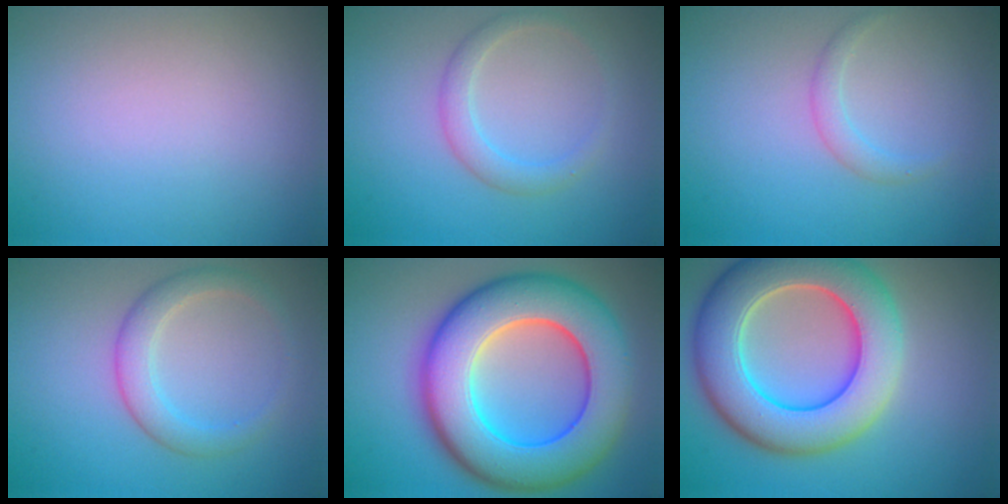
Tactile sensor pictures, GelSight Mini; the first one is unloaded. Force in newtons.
{"total": 2.1, "press": 2.1, "slide": 0.2}
{"total": 1.3, "press": 1.3, "slide": 0.1}
{"total": 3.0, "press": 3.0, "slide": 0.1}
{"total": 13.1, "press": 13.1, "slide": 0.2}
{"total": 10.5, "press": 10.5, "slide": 0.7}